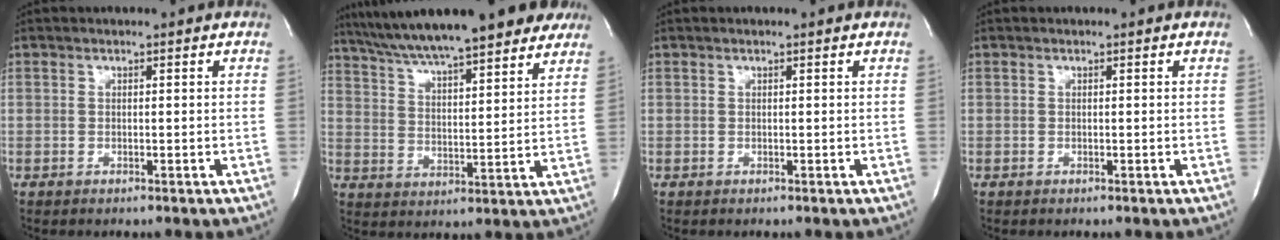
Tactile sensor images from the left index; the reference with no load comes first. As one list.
[{"total": 21.4, "force": [17.8, 3.2, 11.6], "torque": [-0.192, 0.031, 0.257]}, {"total": 0.0}, {"total": 0.0}]